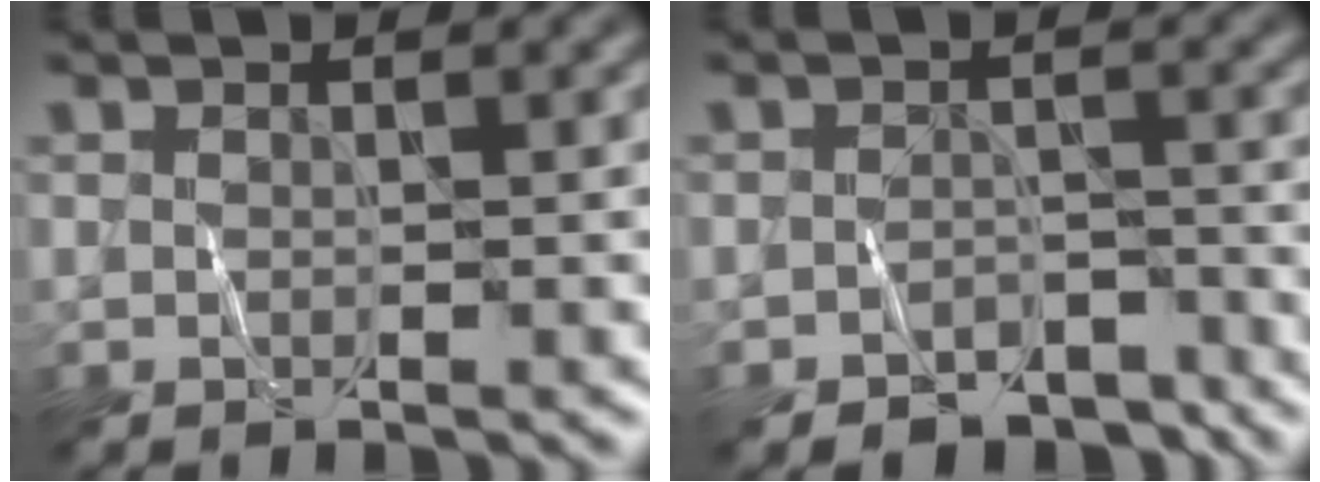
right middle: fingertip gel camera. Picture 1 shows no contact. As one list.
[{"total": 3.8, "force": [-3.2, 1.8, 1.0], "torque": [-0.006, -0.003, -0.050]}]